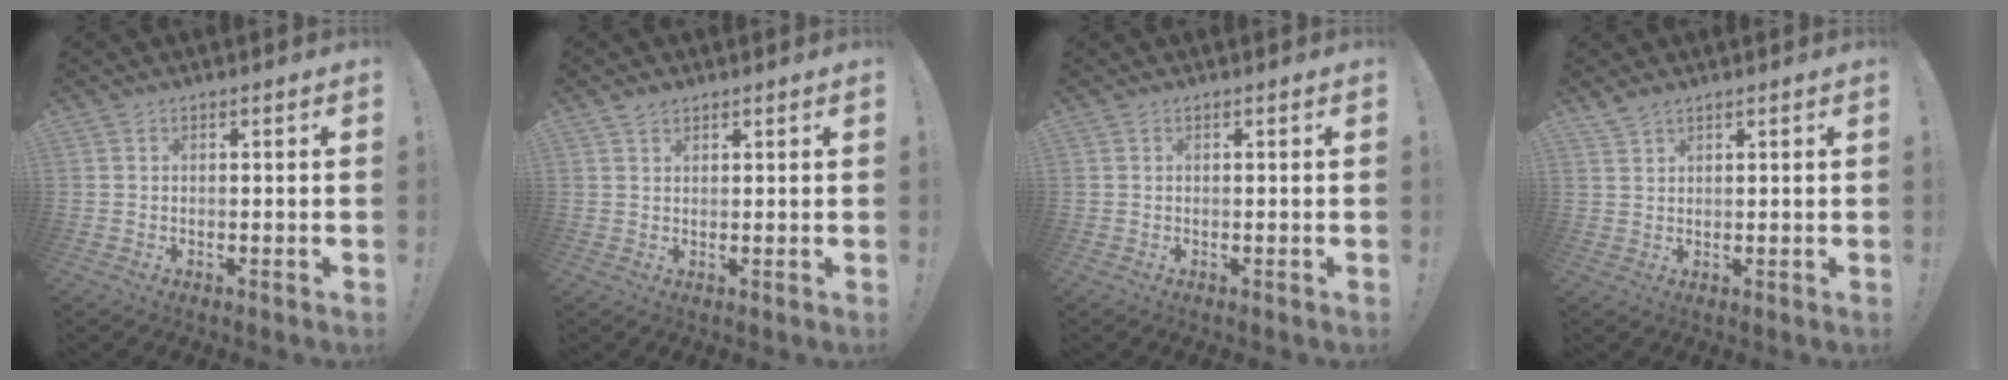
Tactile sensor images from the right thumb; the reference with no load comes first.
{"total": 1.9, "force": [1.5, 0.9, 0.7], "torque": [-0.008, -0.007, 0.028]}
{"total": 0.0}
{"total": 2.6, "force": [2.3, 0.8, 0.9], "torque": [-0.015, -0.015, 0.042]}